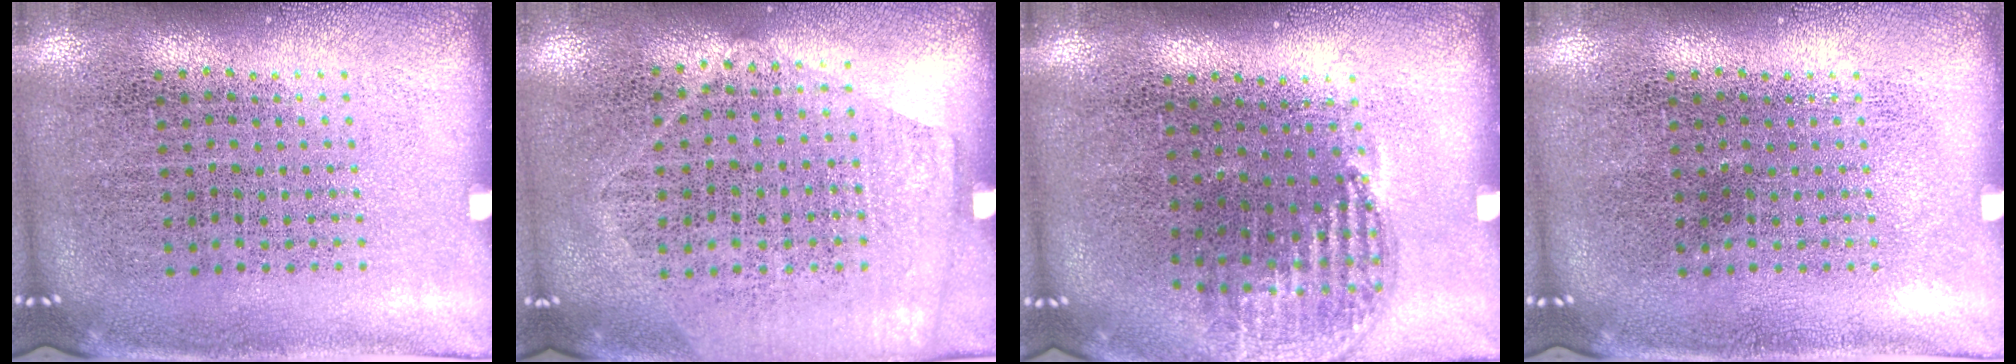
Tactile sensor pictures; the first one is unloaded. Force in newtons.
{"total": 1.4, "press": 1.2, "slide": 0.7}
{"total": 1.0, "press": 0.9, "slide": 0.5}
{"total": 0.0}